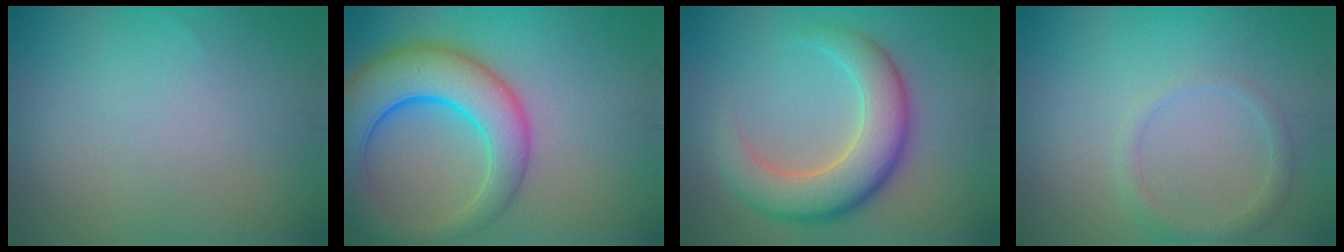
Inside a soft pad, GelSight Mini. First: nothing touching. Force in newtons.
{"total": 8.9, "press": 8.9, "slide": 0.4}
{"total": 7.3, "press": 7.2, "slide": 0.6}
{"total": 1.7, "press": 1.7, "slide": 0.1}